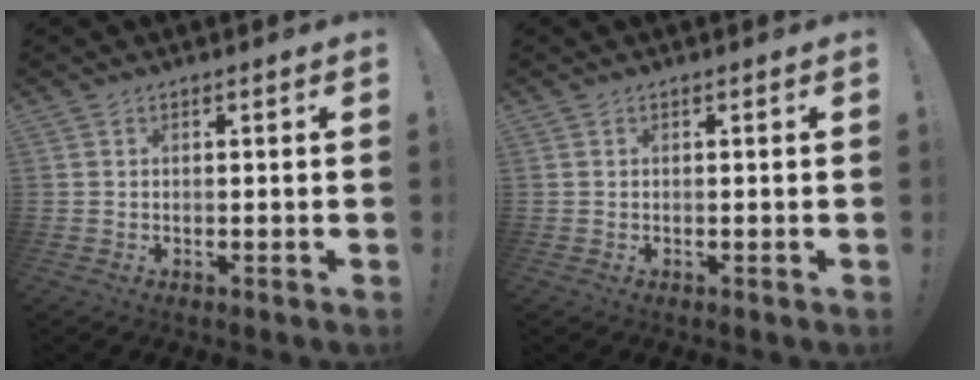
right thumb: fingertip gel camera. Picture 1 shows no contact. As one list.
[{"total": 0.0}]